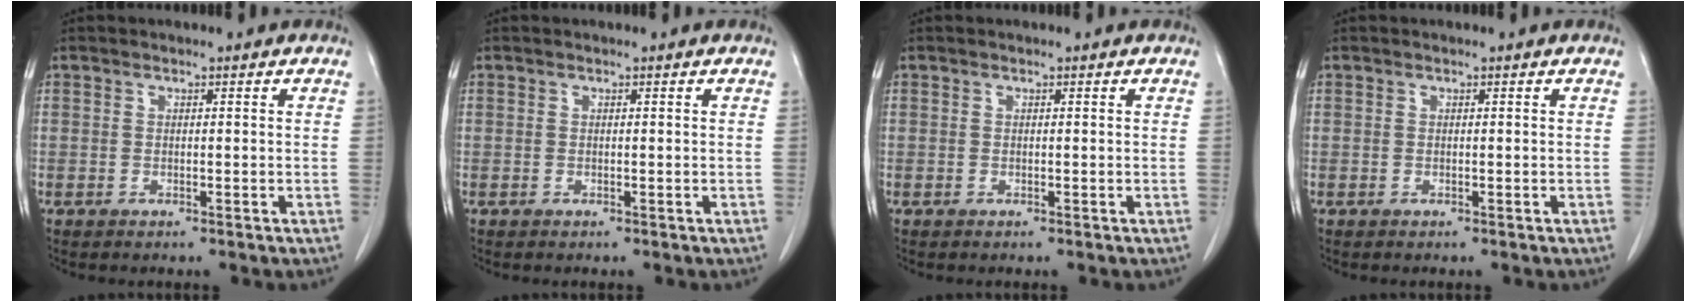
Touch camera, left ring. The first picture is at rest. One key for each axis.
{"total": 0.0}
{"total": 0.0}
{"total": 0.0}